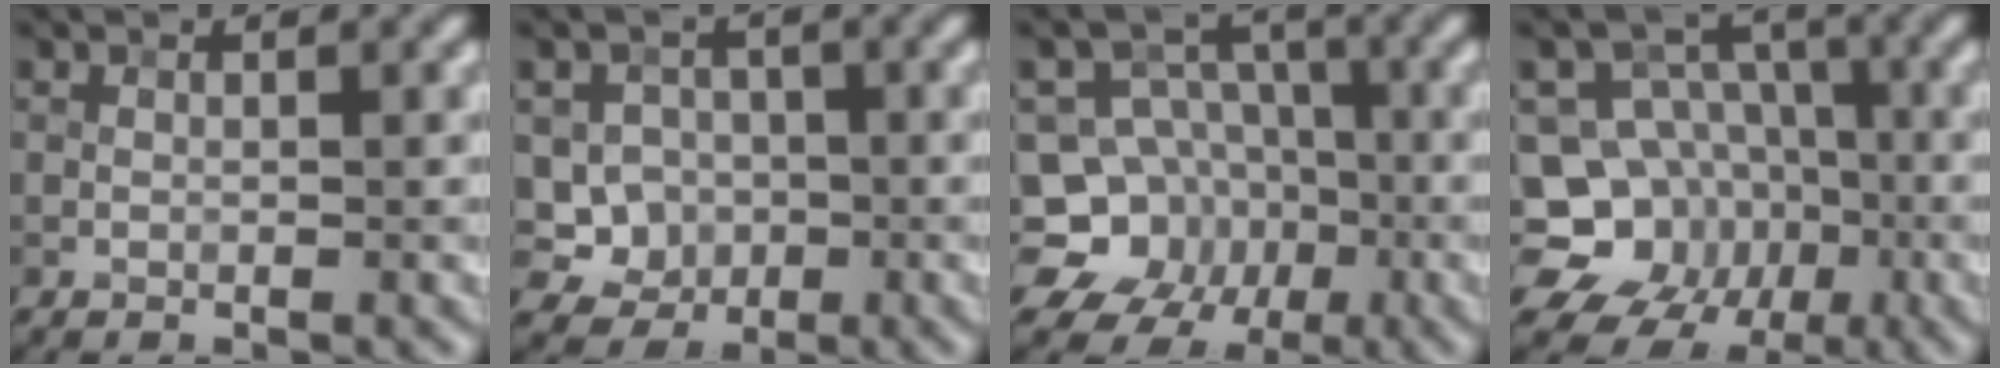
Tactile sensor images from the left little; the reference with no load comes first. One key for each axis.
{"total": 5.6, "fx": -0.8, "fy": 5.2, "fz": 1.9, "tx": -0.022, "ty": 0.024, "tz": -0.045}
{"total": 10.8, "fx": -4.2, "fy": 9.4, "fz": 3.2, "tx": -0.065, "ty": 0.004, "tz": -0.100}
{"total": 14.1, "fx": -5.3, "fy": 12.2, "fz": 4.6, "tx": -0.088, "ty": -0.017, "tz": -0.105}